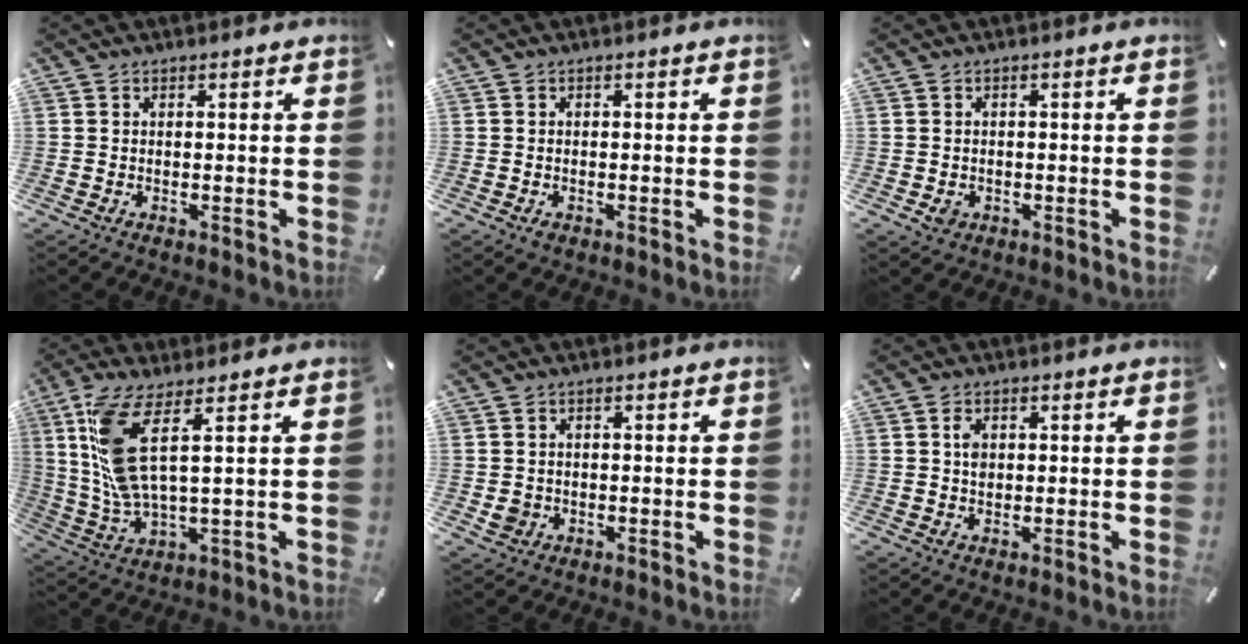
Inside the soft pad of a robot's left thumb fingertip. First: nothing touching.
{"total": 0.9, "force": [-0.4, 0.6, 0.5], "torque": [-0.010, 0.002, -0.009]}
{"total": 2.2, "force": [-0.6, 1.9, 0.9], "torque": [-0.016, 0.003, -0.012]}
{"total": 13.0, "force": [4.1, 3.3, 11.9], "torque": [-0.254, -0.014, 0.075]}
{"total": 3.0, "force": [-0.4, 2.9, 0.8], "torque": [-0.006, 0.001, -0.009]}
{"total": 2.5, "force": [0.4, 1.8, 1.6], "torque": [-0.027, 0.004, 0.005]}